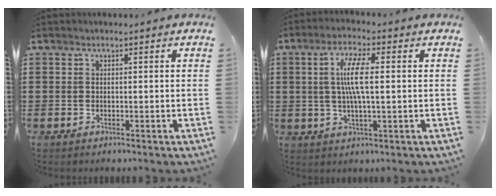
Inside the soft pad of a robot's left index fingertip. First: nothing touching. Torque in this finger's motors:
{"motor_torque": [0.79, 0.13, 0.38, 0.13]}